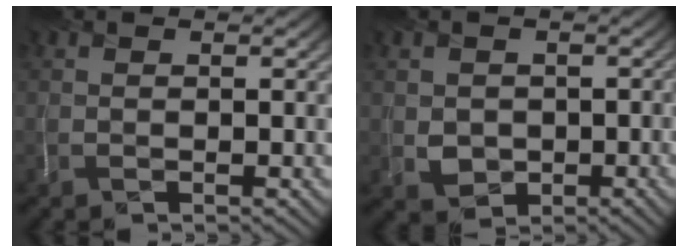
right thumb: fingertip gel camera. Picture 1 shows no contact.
{"total": 3.1, "force": [0.0, 3.0, 0.6], "torque": [-0.024, -0.013, 0.008]}